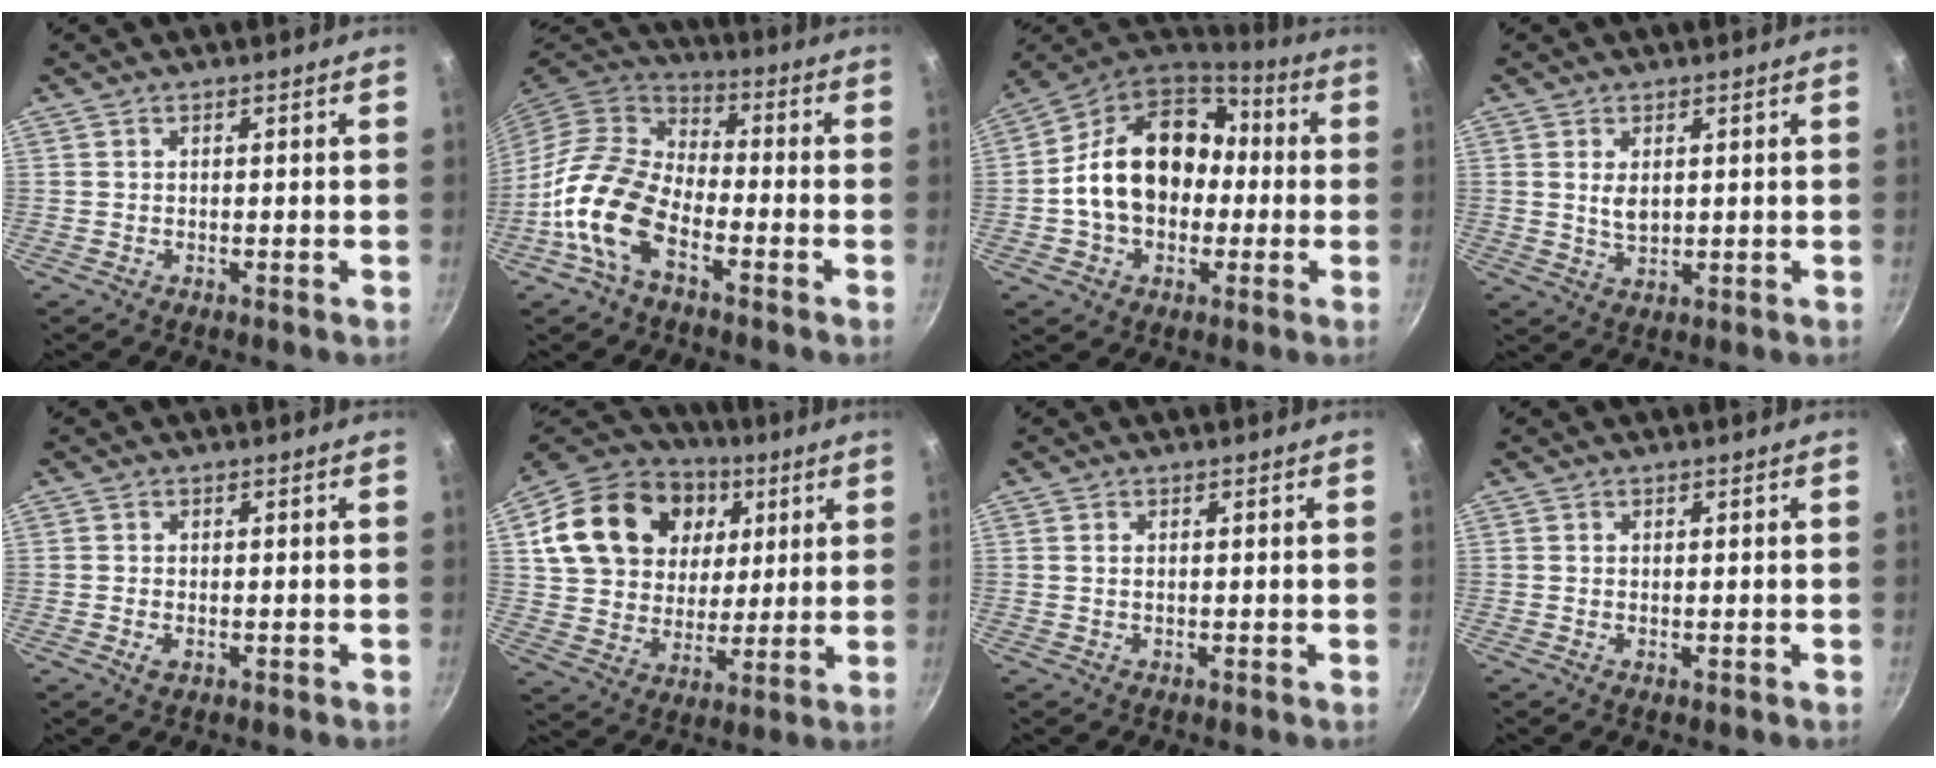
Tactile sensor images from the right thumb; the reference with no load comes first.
{"total": 14.8, "force": [-6.3, 8.3, 10.6], "torque": [-0.190, 0.048, -0.139]}
{"total": 20.1, "force": [-0.2, 15.1, 13.3], "torque": [-0.203, 0.053, -0.009]}
{"total": 3.8, "force": [1.0, 2.2, 2.9], "torque": [-0.050, -0.009, 0.022]}
{"total": 1.8, "force": [-0.5, 1.1, 1.3], "torque": [-0.025, -0.003, -0.008]}
{"total": 23.0, "force": [7.5, 17.6, 12.8], "torque": [-0.214, 0.007, 0.132]}
{"total": 0.8, "force": [0.2, 0.5, 0.7], "torque": [-0.011, 0.001, 0.003]}
{"total": 0.0}